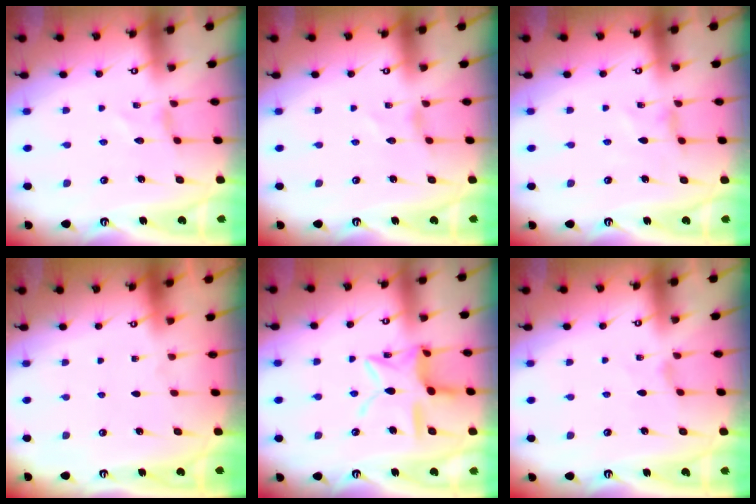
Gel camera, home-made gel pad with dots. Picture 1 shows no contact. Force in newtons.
{"total": 0.0}
{"total": 1.5, "press": 1.5, "slide": 0.3}
{"total": 0.0}
{"total": 12.8, "press": 12.7, "slide": 1.1}
{"total": 0.0}